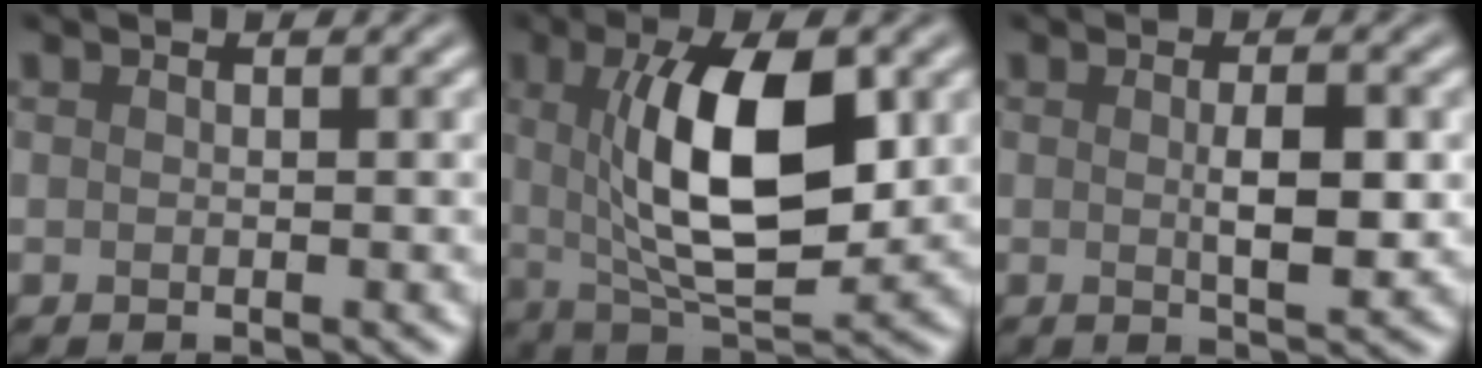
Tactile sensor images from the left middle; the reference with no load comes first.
{"total": 10.1, "force": [1.6, 3.7, 9.3], "torque": [-0.149, -0.004, 0.029]}
{"total": 3.4, "force": [0.1, 0.9, 3.2], "torque": [-0.056, -0.003, 0.003]}